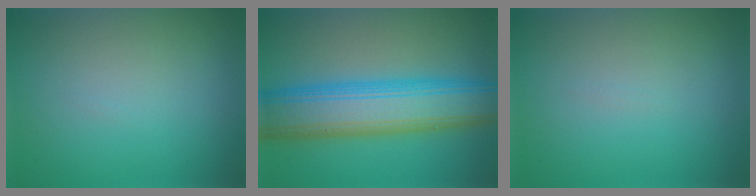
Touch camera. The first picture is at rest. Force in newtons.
{"total": 9.8, "press": 9.8, "slide": 0.3}
{"total": 0.0}